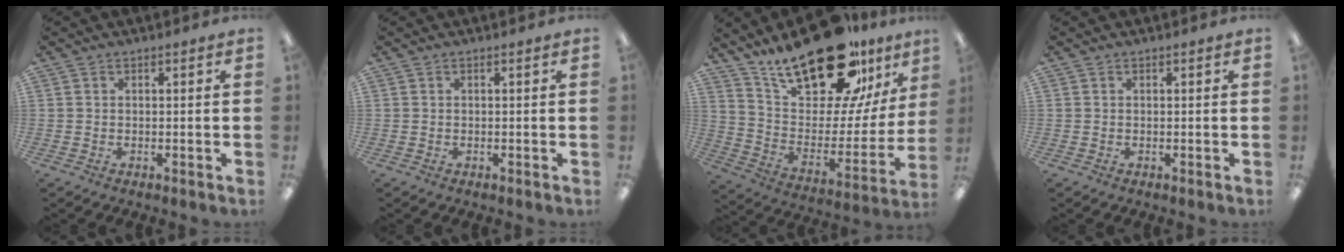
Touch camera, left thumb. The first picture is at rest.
{"total": 0.0}
{"total": 27.2, "force": [20.5, 10.2, 14.6], "torque": [-0.221, -0.132, 0.349]}
{"total": 0.0}